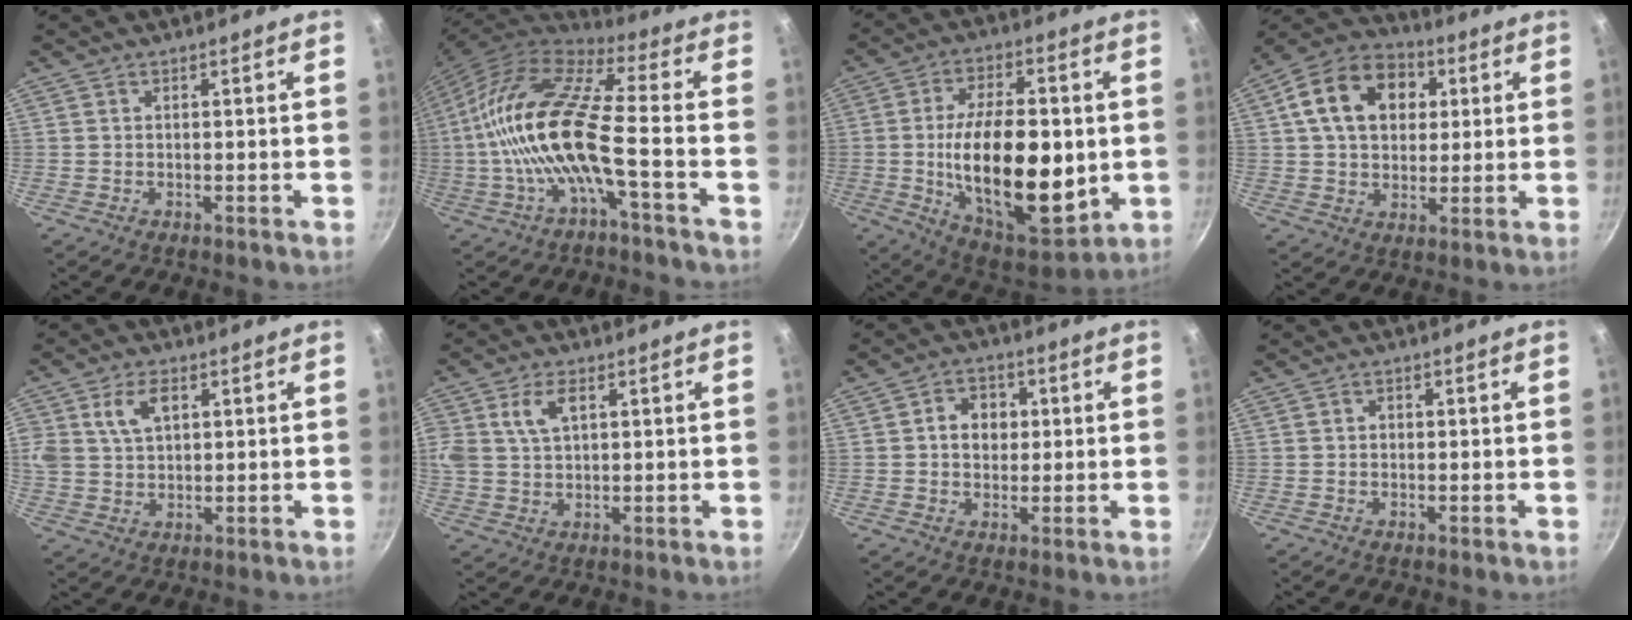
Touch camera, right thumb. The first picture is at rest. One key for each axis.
{"total": 18.1, "fx": -3.1, "fy": 5.0, "fz": 17.1, "tx": -0.335, "ty": 0.039, "tz": -0.076}
{"total": 24.4, "fx": -1.4, "fy": 12.3, "fz": 21.1, "tx": -0.325, "ty": -0.009, "tz": -0.013}
{"total": 16.4, "fx": 4.4, "fy": 12.0, "fz": 10.4, "tx": -0.153, "ty": 0.018, "tz": 0.061}
{"total": 8.2, "fx": 3.0, "fy": 5.4, "fz": 5.4, "tx": -0.090, "ty": 0.004, "tz": 0.055}
{"total": 8.1, "fx": 2.9, "fy": 5.1, "fz": 5.5, "tx": -0.097, "ty": 0.009, "tz": 0.054}
{"total": 6.2, "fx": 0.8, "fy": 5.1, "fz": 3.4, "tx": -0.026, "ty": 0.007, "tz": 0.006}
{"total": 1.0, "fx": 0.0, "fy": 0.9, "fz": 0.4, "tx": -0.005, "ty": 0.004, "tz": 0.000}